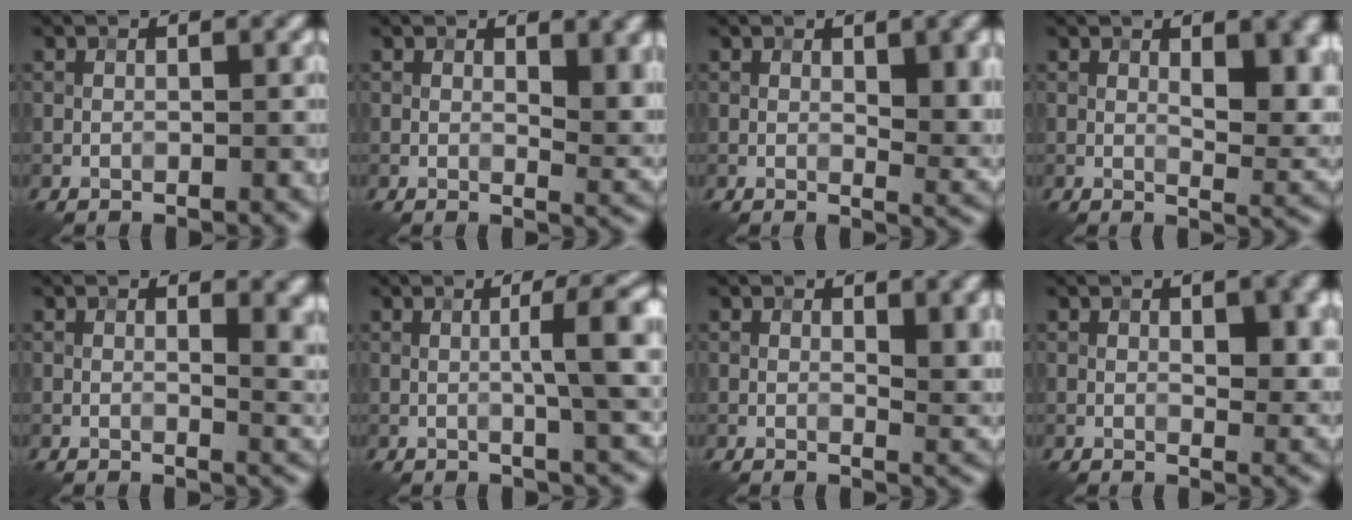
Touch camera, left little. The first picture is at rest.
{"total": 4.6, "force": [1.2, 1.6, 4.1], "torque": [-0.051, -0.003, 0.020]}
{"total": 5.0, "force": [0.9, 1.8, 4.6], "torque": [-0.057, -0.003, 0.017]}
{"total": 6.6, "force": [1.5, 2.7, 5.8], "torque": [-0.077, -0.003, 0.029]}
{"total": 5.2, "force": [1.3, 2.2, 4.6], "torque": [-0.035, -0.002, 0.019]}
{"total": 5.7, "force": [0.3, 0.9, 5.6], "torque": [-0.081, 0.012, 0.004]}
{"total": 3.9, "force": [1.1, 1.2, 3.6], "torque": [-0.045, -0.003, 0.018]}
{"total": 4.4, "force": [0.9, 1.8, 3.9], "torque": [-0.046, 0.000, 0.018]}